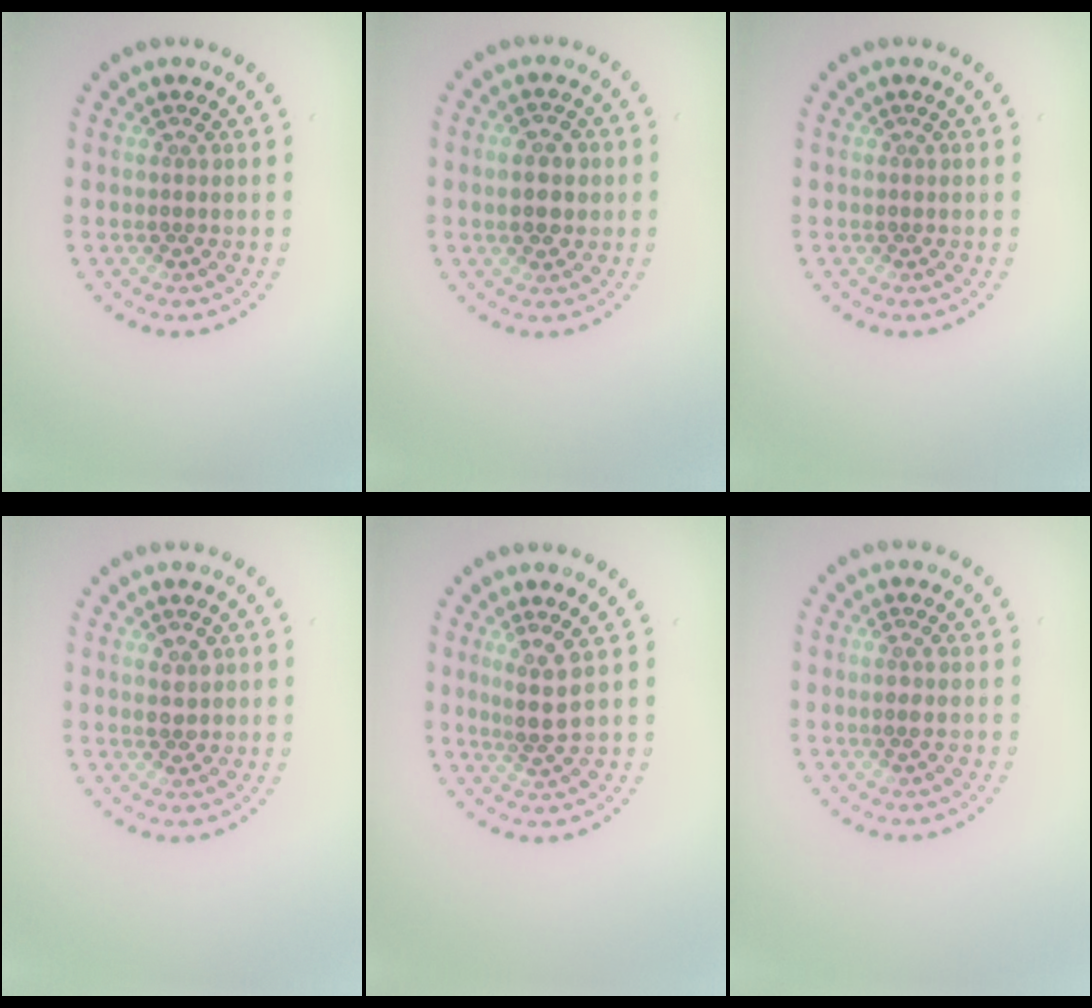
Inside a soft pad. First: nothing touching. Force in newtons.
{"total": 3.0, "press": 3.0, "slide": 0.2}
{"total": 0.0}
{"total": 1.8, "press": 1.8, "slide": 0.1}
{"total": 2.7, "press": 2.0, "slide": 1.8}
{"total": 1.0, "press": 0.7, "slide": 0.7}